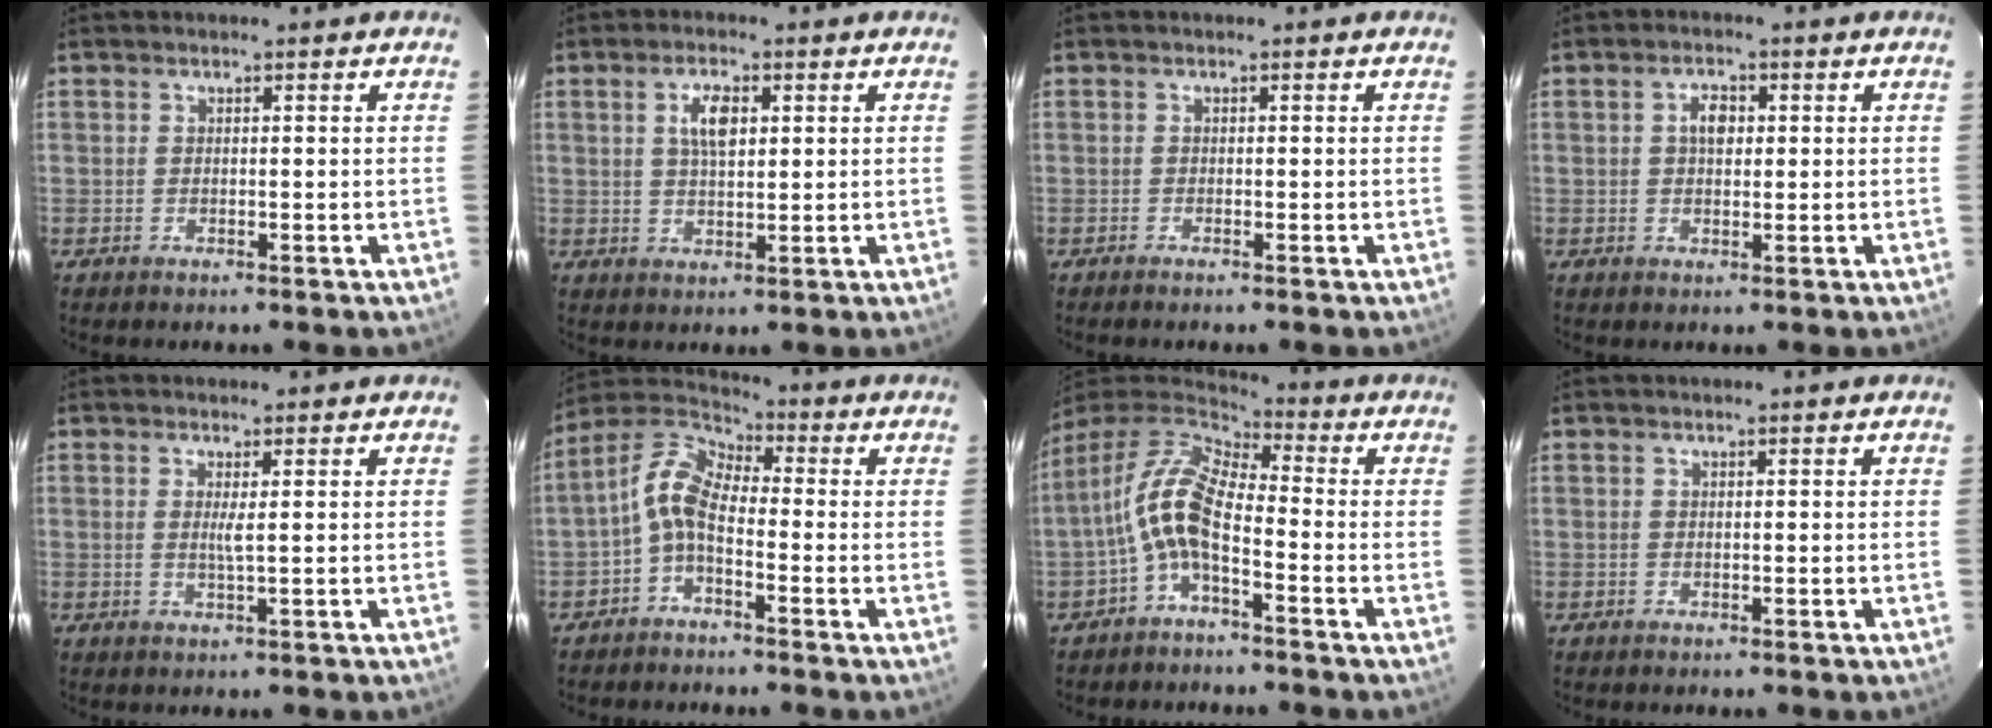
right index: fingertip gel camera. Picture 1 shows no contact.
{"total": 5.0, "force": [1.6, 2.2, 4.2], "torque": [-0.075, 0.007, 0.030]}
{"total": 0.5, "force": [-0.5, 0.0, 0.2], "torque": [-0.004, -0.001, -0.011]}
{"total": 3.2, "force": [0.6, 2.0, 2.4], "torque": [-0.040, 0.010, 0.010]}
{"total": 1.9, "force": [0.3, -0.2, 1.9], "torque": [-0.033, -0.003, 0.003]}
{"total": 7.4, "force": [-2.4, 3.8, 5.9], "torque": [-0.130, 0.023, -0.057]}
{"total": 11.4, "force": [-3.1, 4.7, 9.9], "torque": [-0.204, 0.016, -0.068]}
{"total": 0.0}